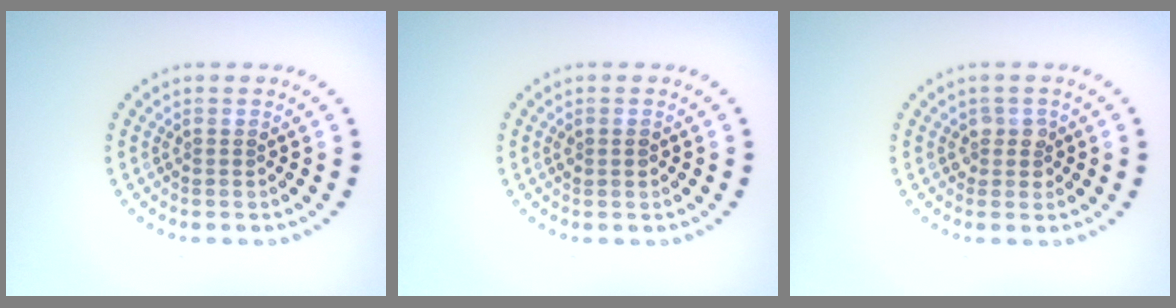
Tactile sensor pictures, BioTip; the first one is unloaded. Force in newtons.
{"total": 0.8, "press": 0.8, "slide": 0.1}
{"total": 1.5, "press": 1.4, "slide": 0.7}